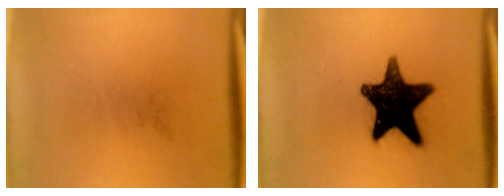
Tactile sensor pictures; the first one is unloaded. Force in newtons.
{"total": 16.8}